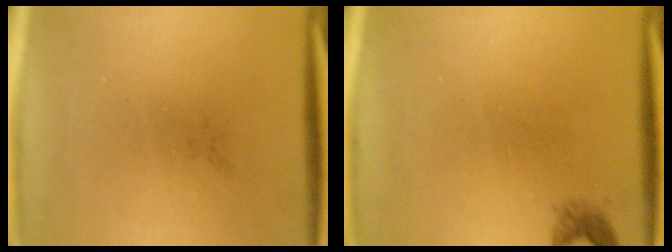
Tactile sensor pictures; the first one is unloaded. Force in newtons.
{"total": 1.2}